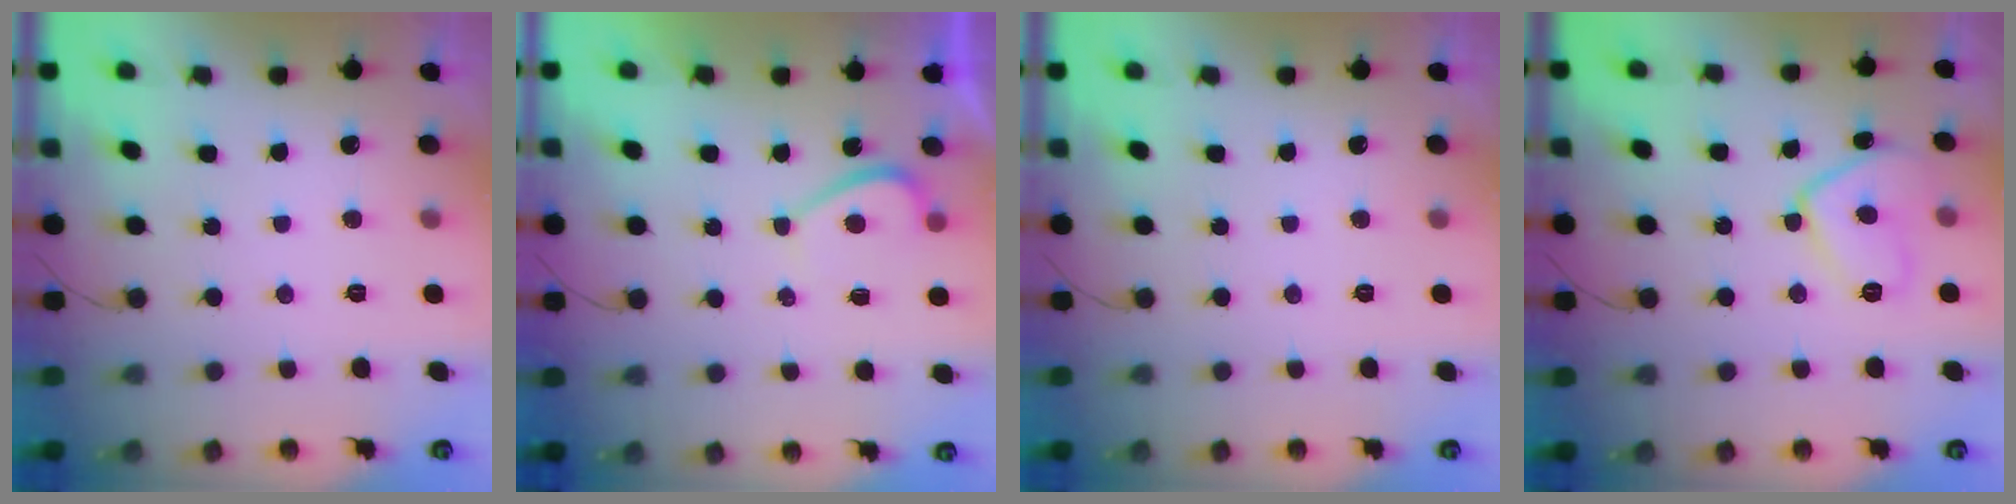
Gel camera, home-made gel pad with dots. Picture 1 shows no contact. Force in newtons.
{"total": 2.3, "press": 2.1, "slide": 0.7}
{"total": 0.0}
{"total": 10.5, "press": 10.5, "slide": 0.8}